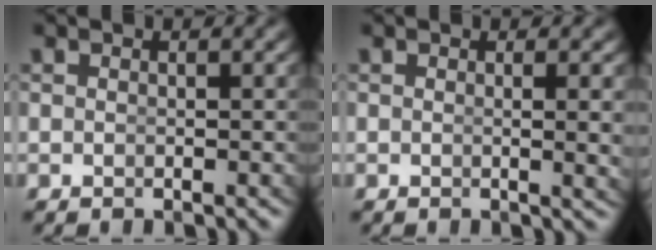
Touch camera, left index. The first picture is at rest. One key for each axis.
{"total": 1.6, "fx": 0.4, "fy": -0.3, "fz": 1.6, "tx": -0.017, "ty": -0.005, "tz": 0.006}